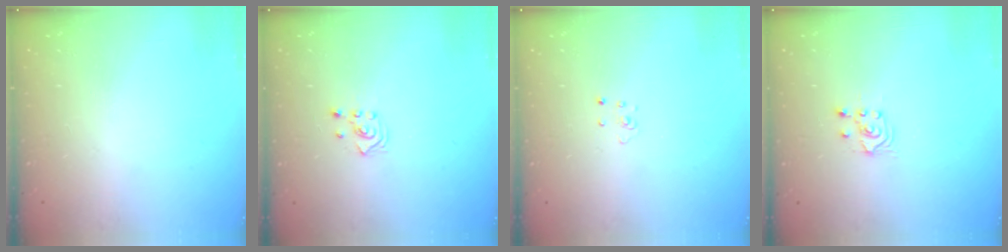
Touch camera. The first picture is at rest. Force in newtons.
{"total": 2.6, "press": 2.4, "slide": 0.9}
{"total": 2.3, "press": 2.3, "slide": 0.2}
{"total": 2.5, "press": 2.4, "slide": 0.7}